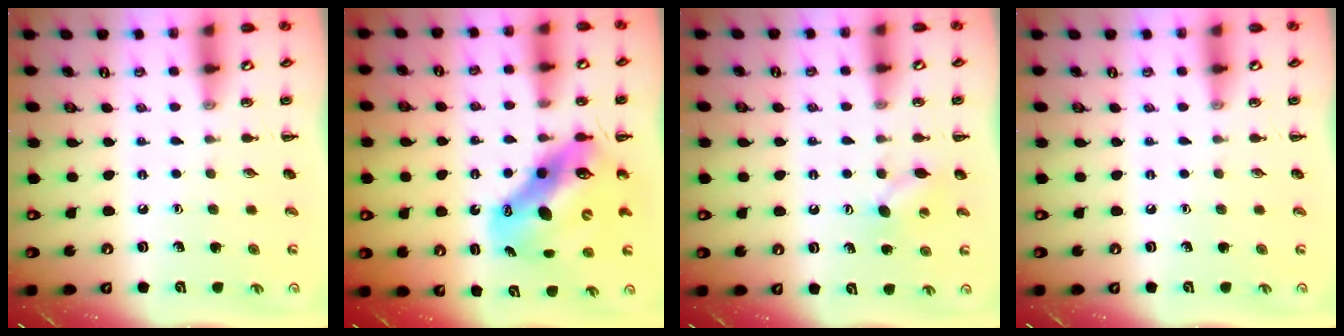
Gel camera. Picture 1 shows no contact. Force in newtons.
{"total": 13.3, "press": 12.8, "slide": 3.5}
{"total": 6.1, "press": 6.0, "slide": 1.1}
{"total": 0.0}